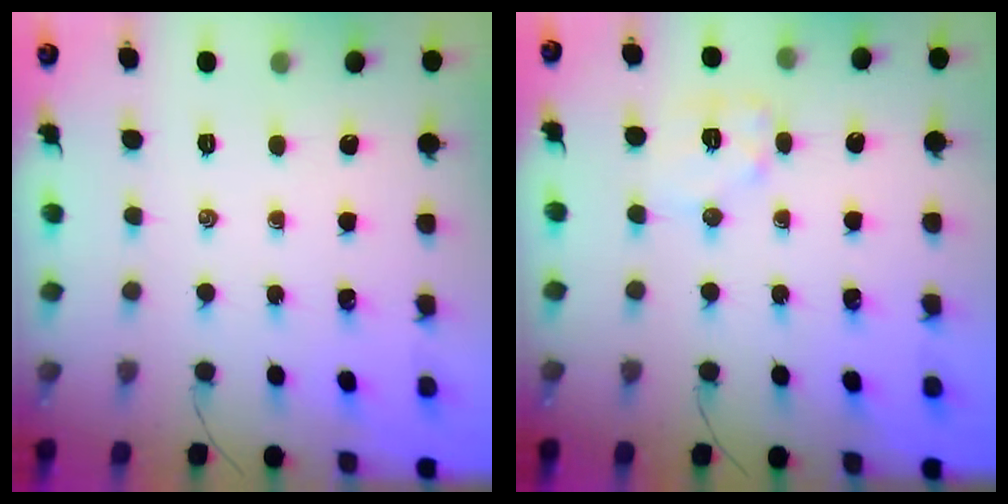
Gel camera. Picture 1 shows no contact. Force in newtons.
{"total": 7.9, "press": 7.9, "slide": 0.3}